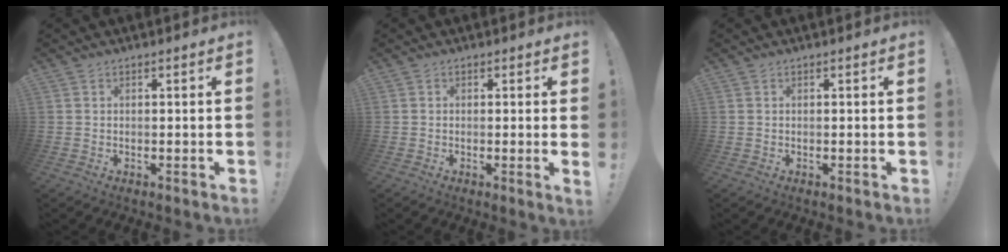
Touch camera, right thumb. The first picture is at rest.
{"total": 1.4, "force": [0.2, -0.4, 1.3], "torque": [-0.014, -0.005, -0.001]}
{"total": 0.0}